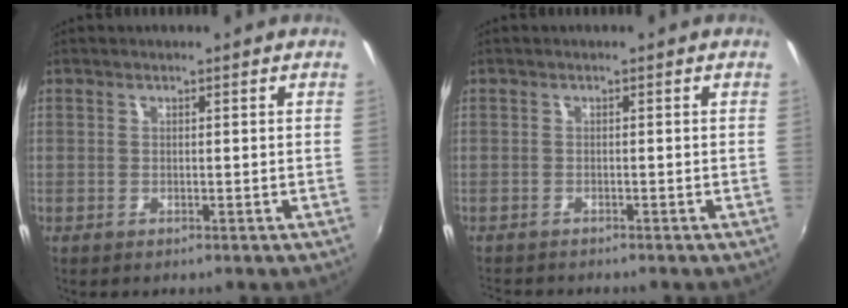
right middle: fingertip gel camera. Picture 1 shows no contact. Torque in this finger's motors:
{"motor_torque": [1.05, -1.09, 0.26, 0.08]}